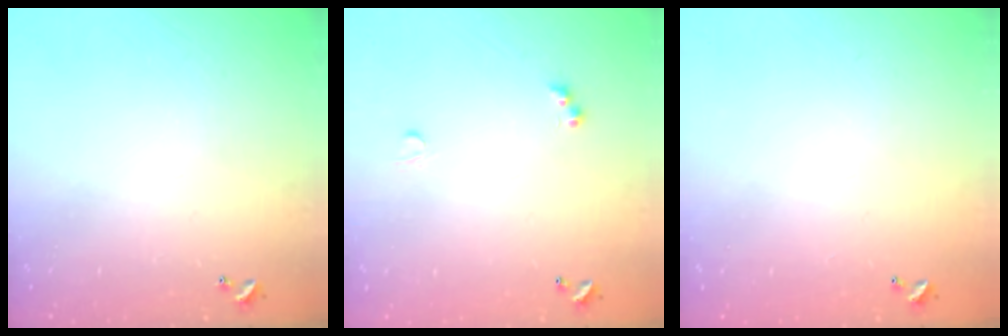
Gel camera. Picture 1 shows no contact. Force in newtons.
{"total": 2.5, "press": 2.4, "slide": 0.5}
{"total": 2.9, "press": 2.9, "slide": 0.1}